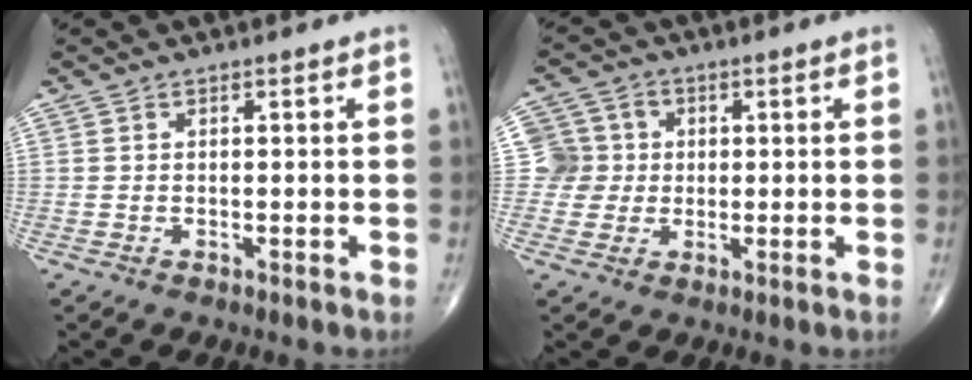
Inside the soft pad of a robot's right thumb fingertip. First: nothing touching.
{"total": 6.1, "force": [0.4, 6.1, 0.3], "torque": [0.029, 0.010, 0.000]}